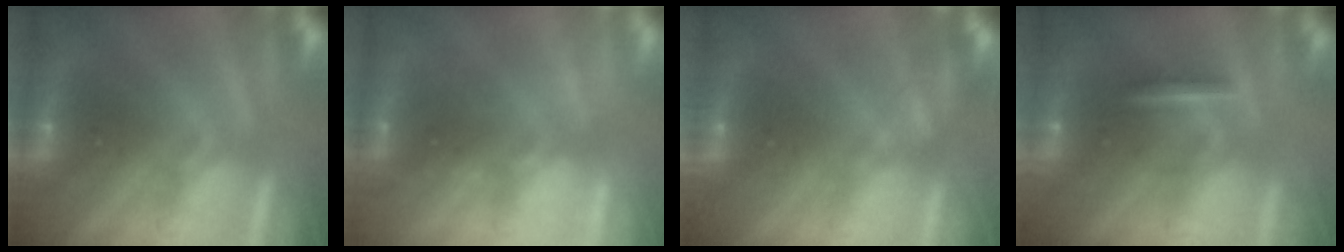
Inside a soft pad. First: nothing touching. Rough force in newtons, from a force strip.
{"total": 2.1}
{"total": 1.7}
{"total": 9.3}